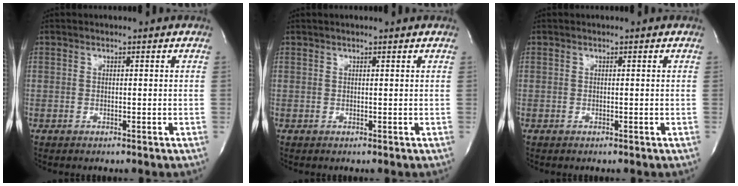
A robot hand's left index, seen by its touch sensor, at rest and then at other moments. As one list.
[{"total": 1.6, "force": [1.4, 0.0, 0.8], "torque": [-0.013, 0.017, 0.020]}, {"total": 0.0}]